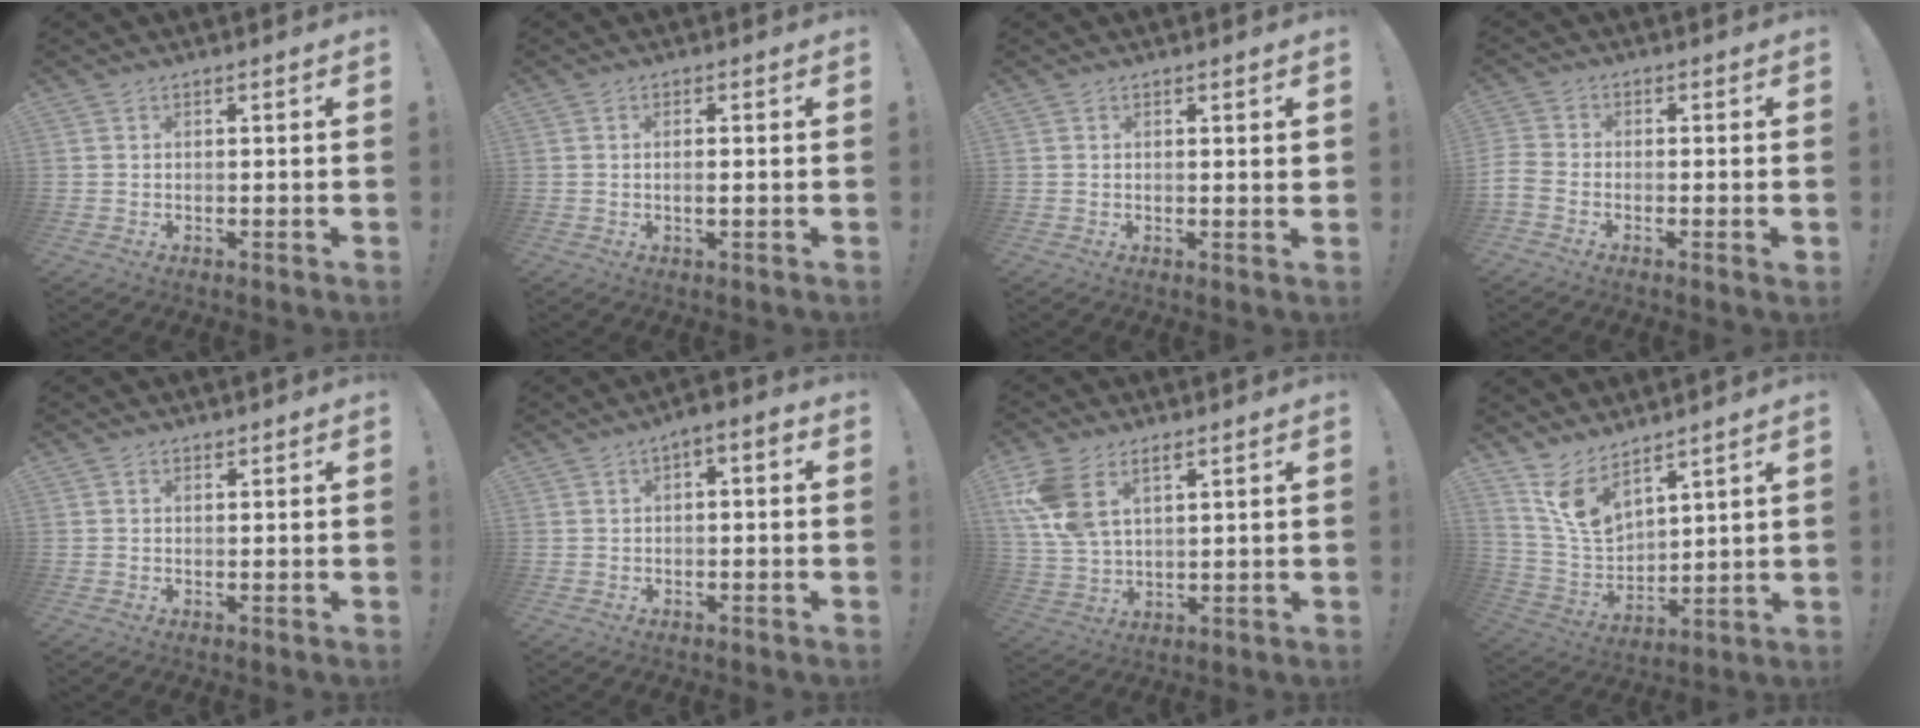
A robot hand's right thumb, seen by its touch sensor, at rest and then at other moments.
{"total": 1.9, "force": [-0.2, 0.2, 1.9], "torque": [-0.029, -0.003, -0.005]}
{"total": 1.4, "force": [0.9, 0.2, 1.0], "torque": [-0.007, -0.005, 0.012]}
{"total": 4.2, "force": [-2.1, 2.2, 2.9], "torque": [-0.065, -0.004, -0.036]}
{"total": 0.6, "force": [0.6, 0.2, 0.1], "torque": [0.003, -0.003, 0.011]}
{"total": 2.8, "force": [-1.0, 1.2, 2.3], "torque": [-0.035, 0.010, -0.022]}
{"total": 9.8, "force": [5.0, 5.5, 6.3], "torque": [-0.128, -0.014, 0.098]}
{"total": 10.9, "force": [8.4, 5.0, 4.8], "torque": [-0.094, -0.062, 0.165]}